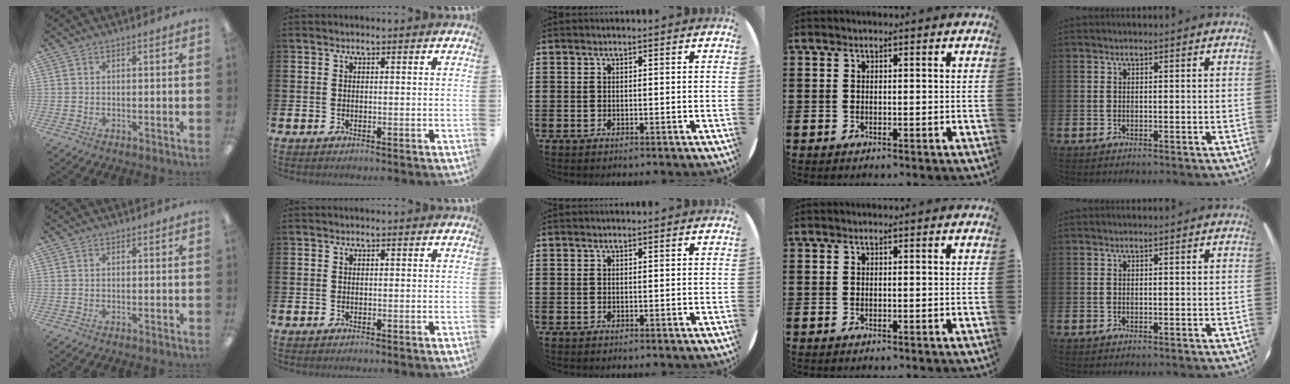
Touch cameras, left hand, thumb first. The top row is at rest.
{}